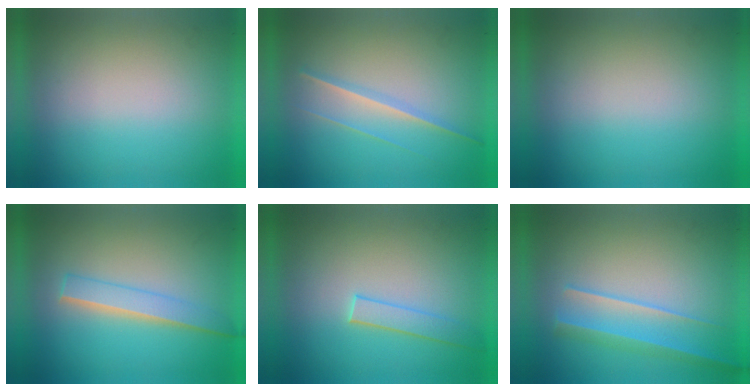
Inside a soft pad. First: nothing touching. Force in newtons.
{"total": 1.3}
{"total": 0.0}
{"total": 2.2}
{"total": 1.5}
{"total": 2.1}